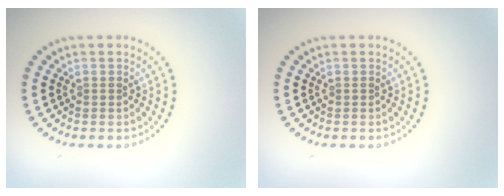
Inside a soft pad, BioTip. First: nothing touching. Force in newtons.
{"total": 0.0}